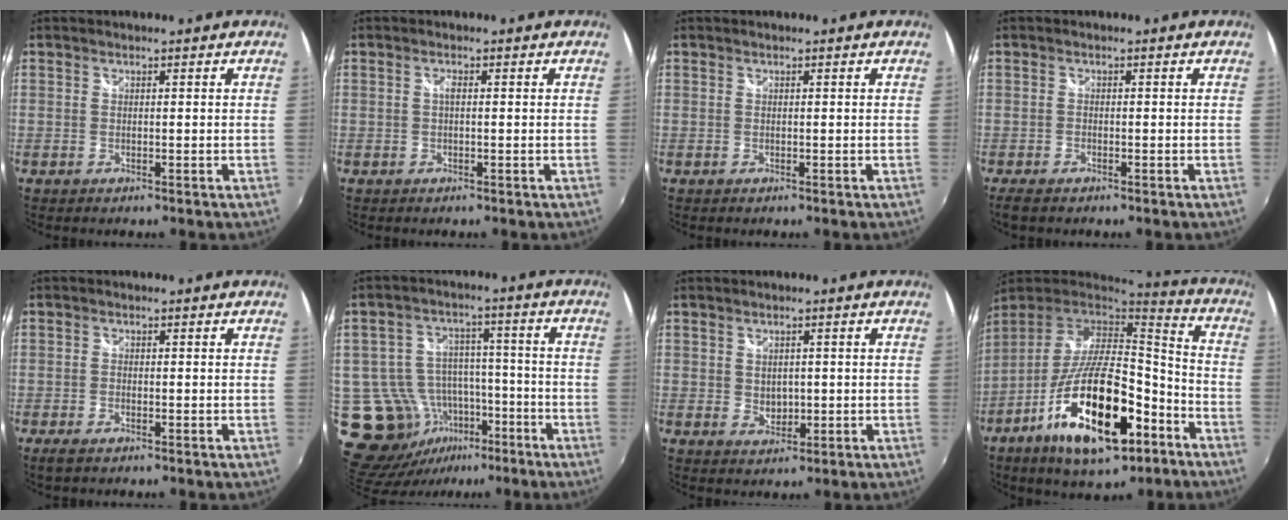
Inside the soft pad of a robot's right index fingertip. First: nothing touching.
{"total": 1.0, "force": [0.0, 0.3, 0.9], "torque": [-0.017, 0.004, -0.003]}
{"total": 0.0}
{"total": 3.1, "force": [-2.3, 1.2, 1.6], "torque": [-0.040, -0.011, -0.043]}
{"total": 2.2, "force": [-1.6, 0.9, 1.3], "torque": [-0.033, -0.007, -0.030]}
{"total": 13.5, "force": [-6.0, 11.0, 5.1], "torque": [-0.121, 0.023, -0.069]}
{"total": 3.0, "force": [0.2, 2.5, 1.6], "torque": [-0.023, -0.002, 0.007]}
{"total": 24.8, "force": [-11.8, 9.4, 19.7], "torque": [-0.359, -0.032, -0.194]}